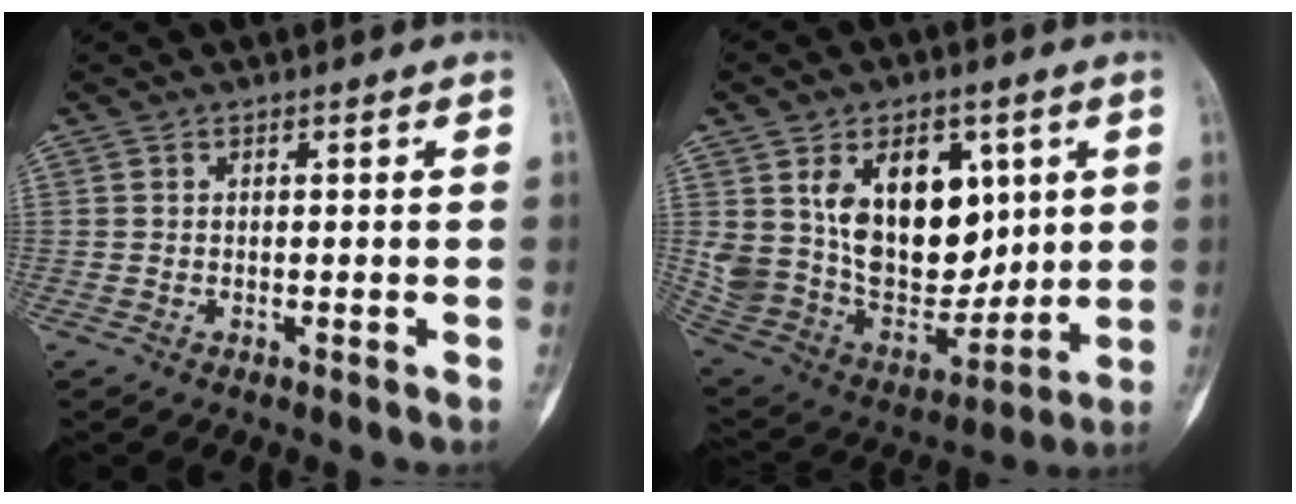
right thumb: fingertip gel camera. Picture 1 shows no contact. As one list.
[{"total": 24.0, "force": [6.5, 15.9, 16.7], "torque": [-0.267, -0.019, 0.138]}]